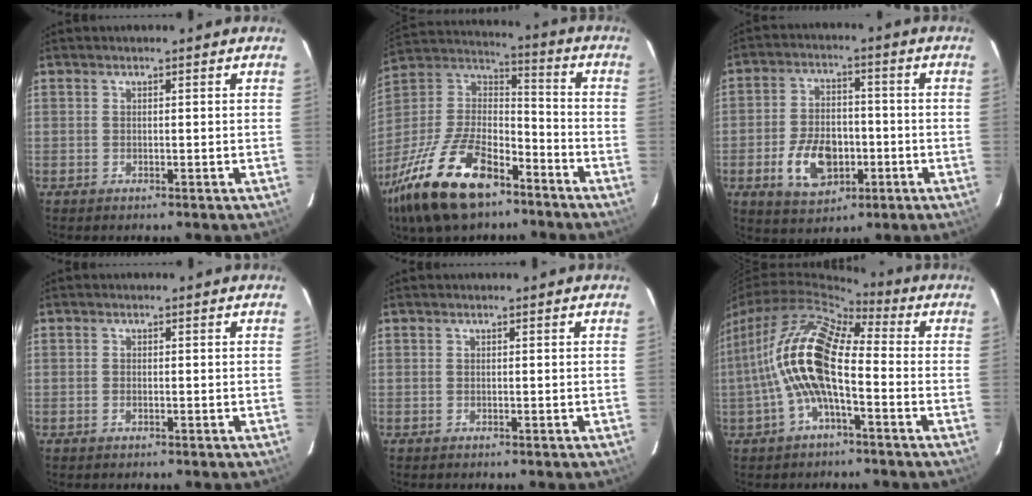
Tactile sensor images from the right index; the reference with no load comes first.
{"total": 24.6, "force": [-15.3, 11.2, 15.6], "torque": [-0.332, -0.015, -0.268]}
{"total": 11.3, "force": [-3.8, 7.2, 7.8], "torque": [-0.161, 0.009, -0.054]}
{"total": 0.9, "force": [-0.4, 0.5, 0.6], "torque": [-0.013, 0.000, -0.006]}
{"total": 0.0}
{"total": 14.1, "force": [-2.0, 5.2, 13.0], "torque": [-0.254, 0.013, -0.043]}